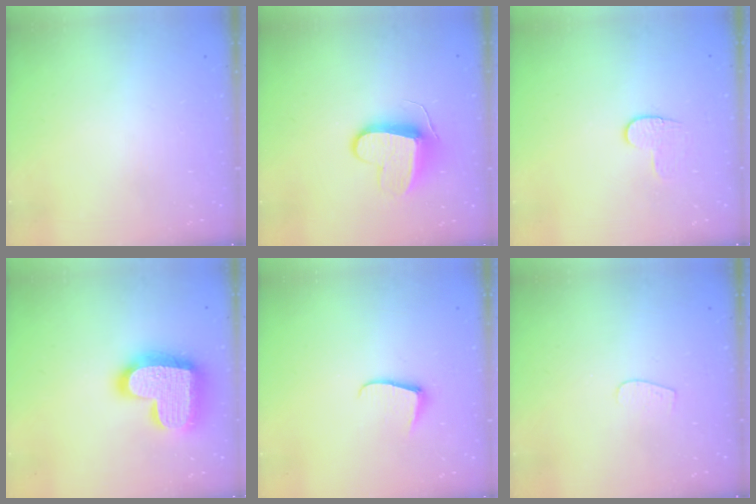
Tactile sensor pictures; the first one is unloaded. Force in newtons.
{"total": 10.3, "press": 10.2, "slide": 1.2}
{"total": 6.8, "press": 6.8, "slide": 0.6}
{"total": 20.8, "press": 20.7, "slide": 1.5}
{"total": 5.7, "press": 5.7, "slide": 0.6}
{"total": 3.7, "press": 3.7, "slide": 0.3}